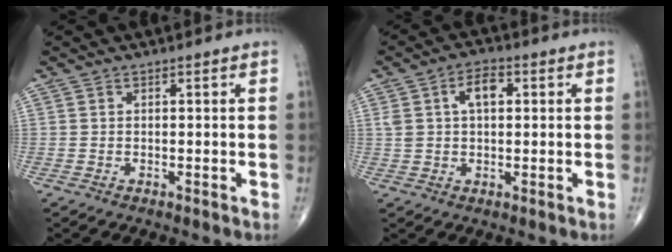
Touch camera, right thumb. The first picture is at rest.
{"total": 6.2, "force": [1.7, 3.5, 4.9], "torque": [-0.084, 0.013, 0.028]}